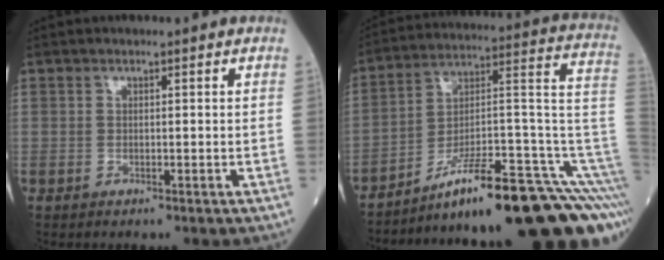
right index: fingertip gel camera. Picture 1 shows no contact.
{"total": 21.6, "force": [-12.7, 0.8, 17.5], "torque": [-0.150, 0.056, -0.196]}